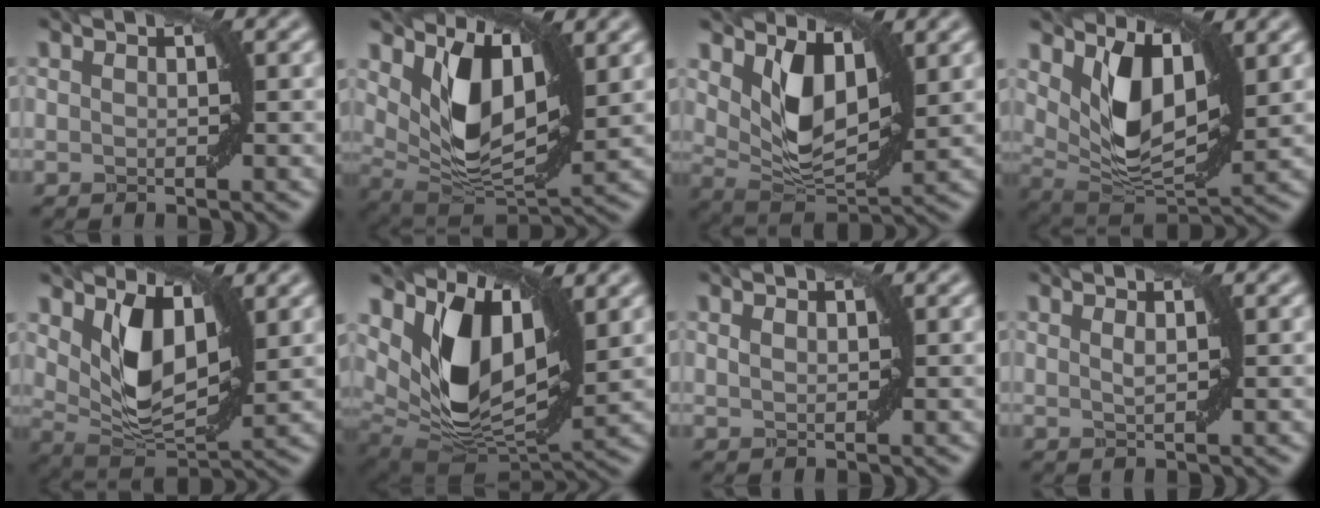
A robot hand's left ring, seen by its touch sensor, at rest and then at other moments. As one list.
[{"total": 7.7, "force": [2.6, 4.0, 6.0], "torque": [-0.116, -0.019, 0.048]}, {"total": 5.7, "force": [2.1, 3.1, 4.3], "torque": [-0.089, -0.011, 0.044]}, {"total": 6.8, "force": [2.4, 3.6, 5.3], "torque": [-0.104, -0.017, 0.046]}, {"total": 5.9, "force": [2.1, 3.2, 4.5], "torque": [-0.092, -0.012, 0.043]}, {"total": 9.9, "force": [3.3, 5.5, 7.5], "torque": [-0.143, -0.022, 0.070]}, {"total": 0.8, "force": [0.5, 0.5, 0.5], "torque": [-0.011, 0.000, 0.011]}, {"total": 0.8, "force": [0.4, 0.0, 0.7], "torque": [-0.014, 0.002, 0.007]}]